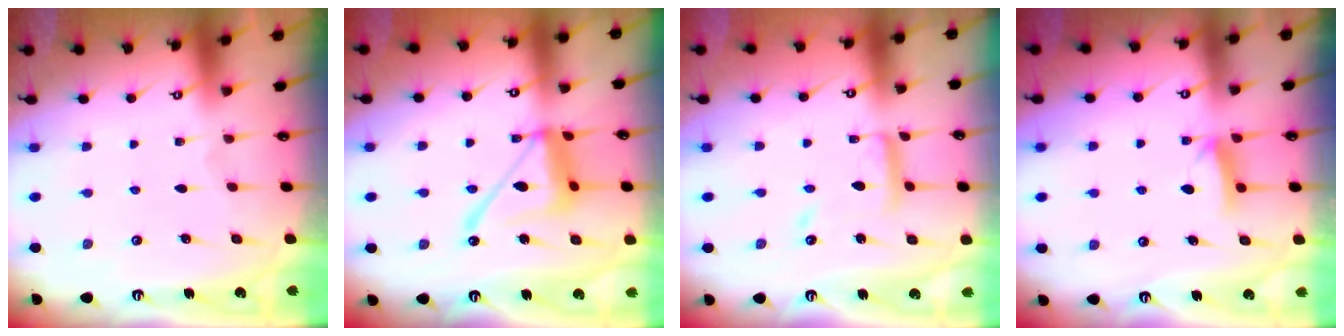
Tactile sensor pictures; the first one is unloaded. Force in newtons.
{"total": 14.7, "press": 14.6, "slide": 1.5}
{"total": 11.5, "press": 11.5, "slide": 1.0}
{"total": 6.3, "press": 6.2, "slide": 0.7}